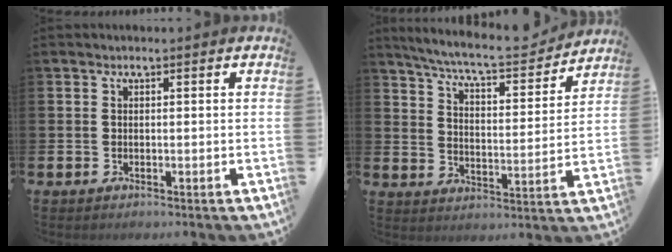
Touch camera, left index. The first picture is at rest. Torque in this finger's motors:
{"motor_torque": [0.97, -1.17, 0.18, 0.08]}